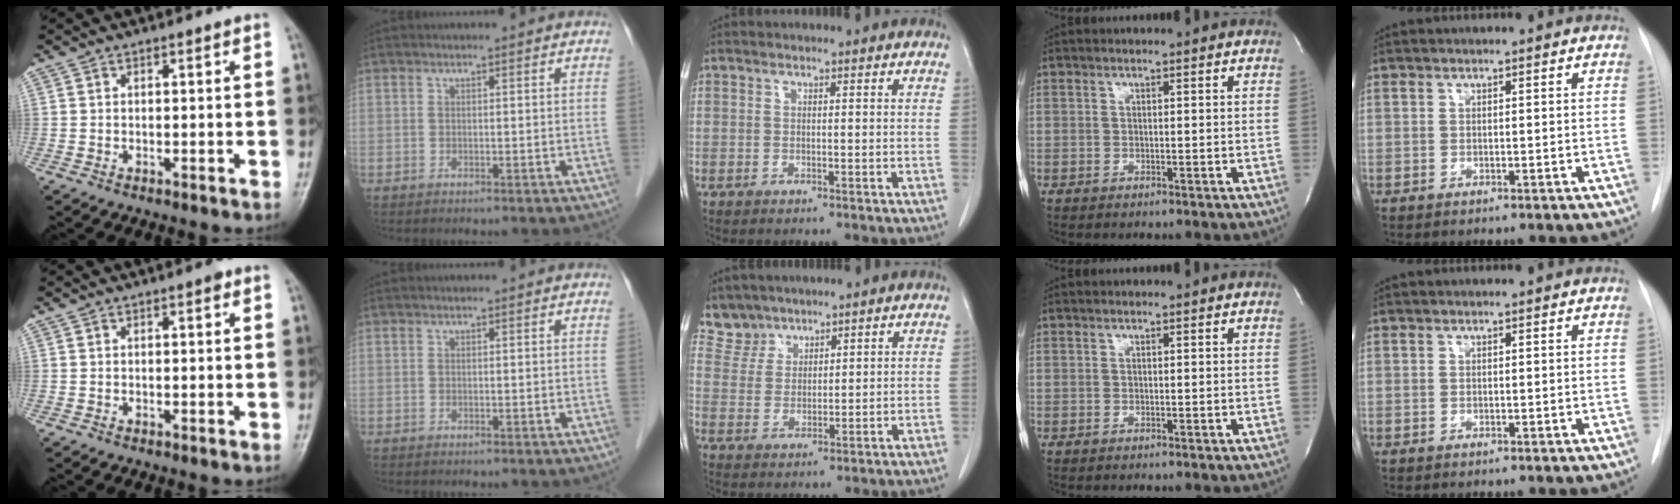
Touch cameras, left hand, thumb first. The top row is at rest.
{"thumb": {"total": 0.7, "force": [0.3, 0.3, 0.6], "torque": [-0.007, 0.001, 0.000]}, "middle": {"total": 4.4, "force": [3.9, 2.0, -0.6], "torque": [0.017, 0.002, 0.081]}}